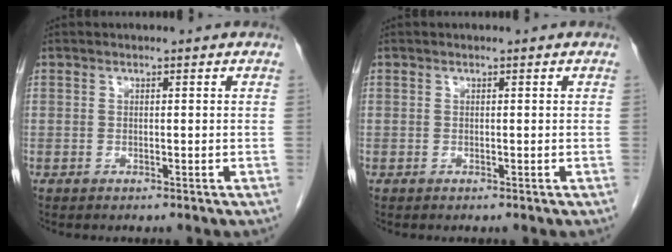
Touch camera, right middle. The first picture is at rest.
{"total": 0.0}